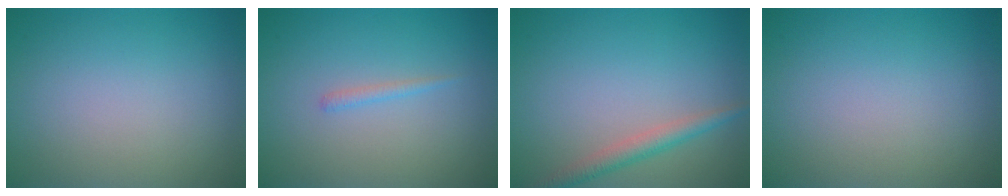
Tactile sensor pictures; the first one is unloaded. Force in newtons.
{"total": 0.8, "press": 0.8, "slide": 0.1}
{"total": 2.3, "press": 2.3, "slide": 0.1}
{"total": 0.0}